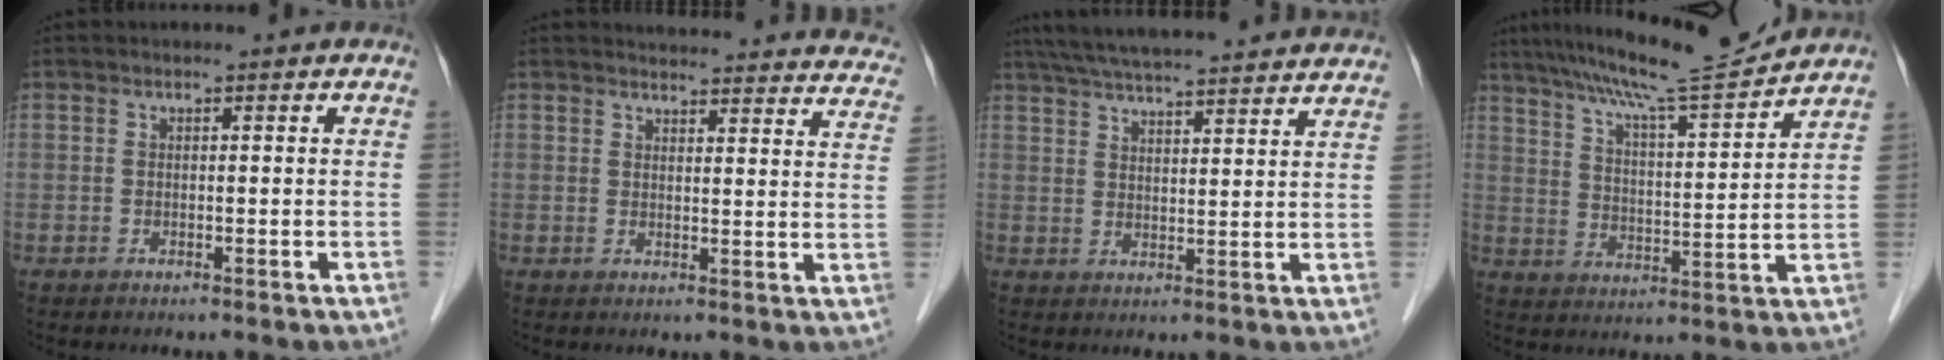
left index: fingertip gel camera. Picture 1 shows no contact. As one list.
[{"total": 21.8, "force": [21.1, 3.5, 4.3], "torque": [-0.046, -0.066, 0.223]}, {"total": 21.8, "force": [19.7, 1.6, 9.2], "torque": [-0.154, 0.029, 0.265]}, {"total": 13.9, "force": [12.6, -0.9, 5.8], "torque": [-0.103, -0.003, 0.196]}]